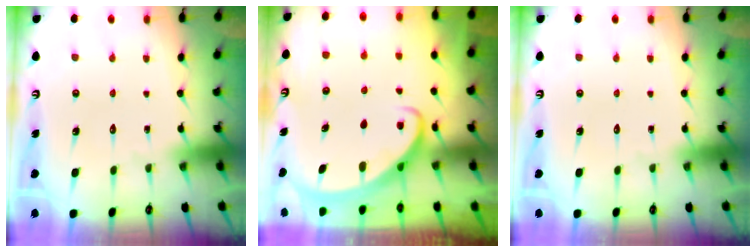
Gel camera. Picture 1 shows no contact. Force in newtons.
{"total": 2.3, "press": 2.3, "slide": 0.3}
{"total": 0.0}